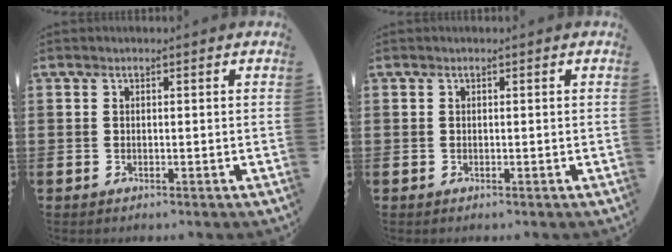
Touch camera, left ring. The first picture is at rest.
{"total": 0.0}